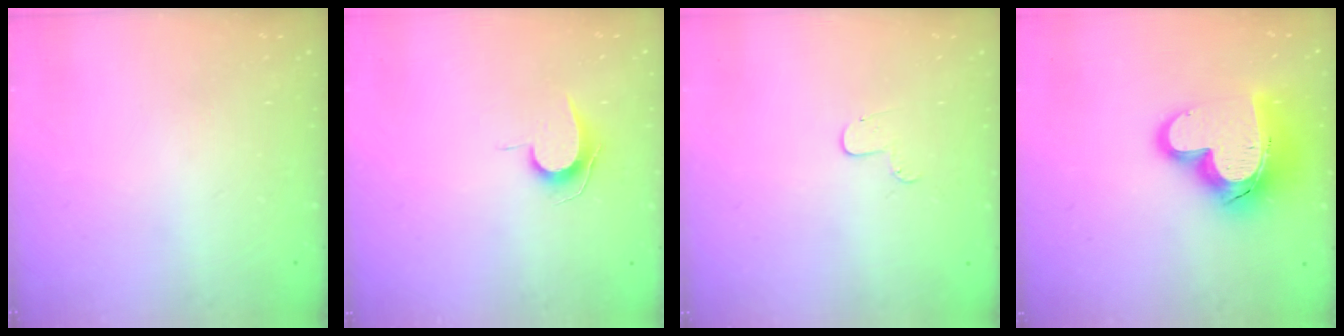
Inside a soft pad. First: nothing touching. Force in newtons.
{"total": 6.9, "press": 6.8, "slide": 0.7}
{"total": 4.0, "press": 4.0, "slide": 0.4}
{"total": 19.3, "press": 19.2, "slide": 1.8}